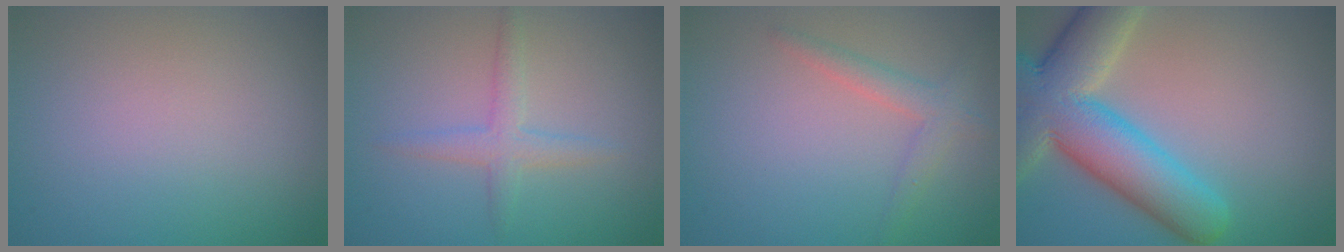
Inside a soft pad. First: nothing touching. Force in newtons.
{"total": 2.0, "press": 2.0, "slide": 0.1}
{"total": 2.1, "press": 2.1, "slide": 0.1}
{"total": 10.8, "press": 10.7, "slide": 0.7}